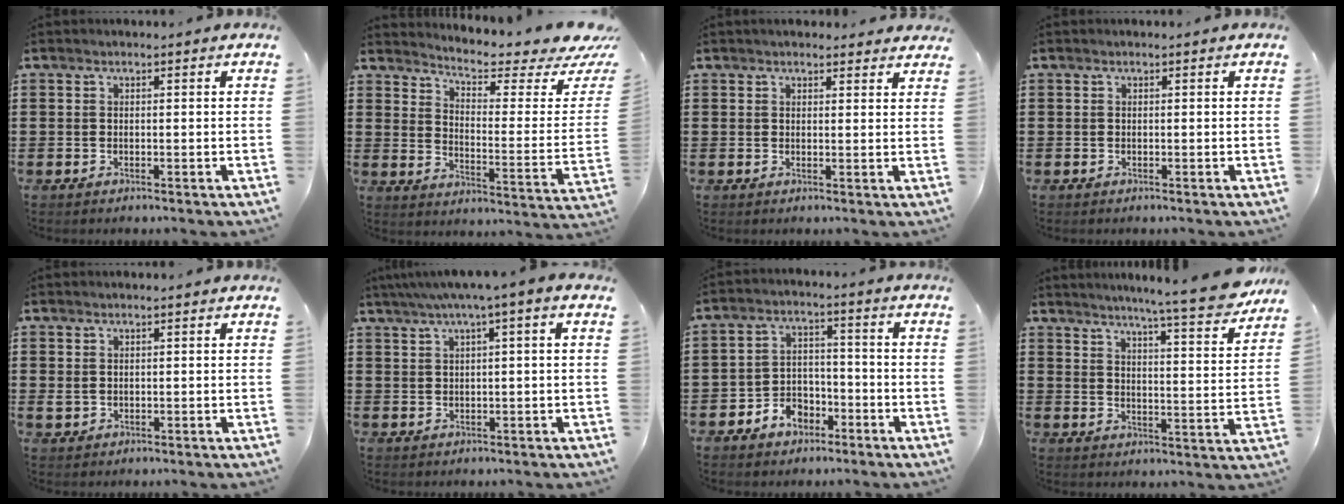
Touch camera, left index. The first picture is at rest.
{"total": 4.9, "force": [3.9, 0.6, 2.9], "torque": [-0.061, -0.038, 0.057]}
{"total": 1.8, "force": [1.8, 0.4, 0.2], "torque": [-0.008, 0.003, 0.034]}
{"total": 0.0}
{"total": 0.8, "force": [0.2, 0.8, 0.3], "torque": [-0.012, 0.005, 0.002]}
{"total": 3.0, "force": [0.7, -0.3, 2.9], "torque": [-0.056, -0.004, 0.009]}
{"total": 4.4, "force": [-3.4, 2.8, 0.9], "torque": [-0.022, 0.016, -0.068]}
{"total": 7.6, "force": [6.8, -0.8, 3.5], "torque": [-0.069, -0.050, 0.109]}